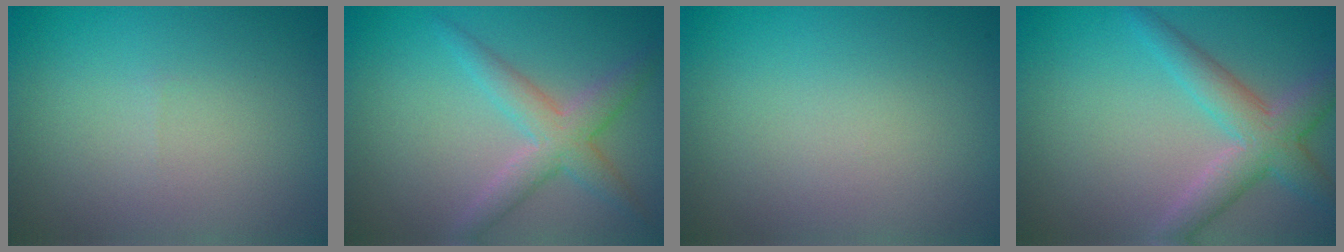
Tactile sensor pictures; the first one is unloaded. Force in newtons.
{"total": 3.5, "press": 3.5, "slide": 0.1}
{"total": 0.0}
{"total": 3.5, "press": 3.5, "slide": 0.2}